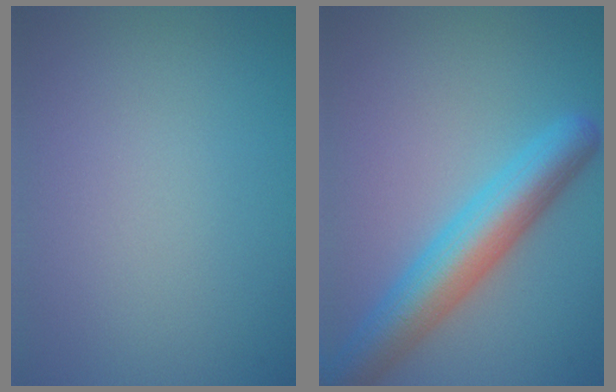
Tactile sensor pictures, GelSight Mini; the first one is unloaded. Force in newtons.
{"total": 6.5, "press": 6.5, "slide": 0.3}